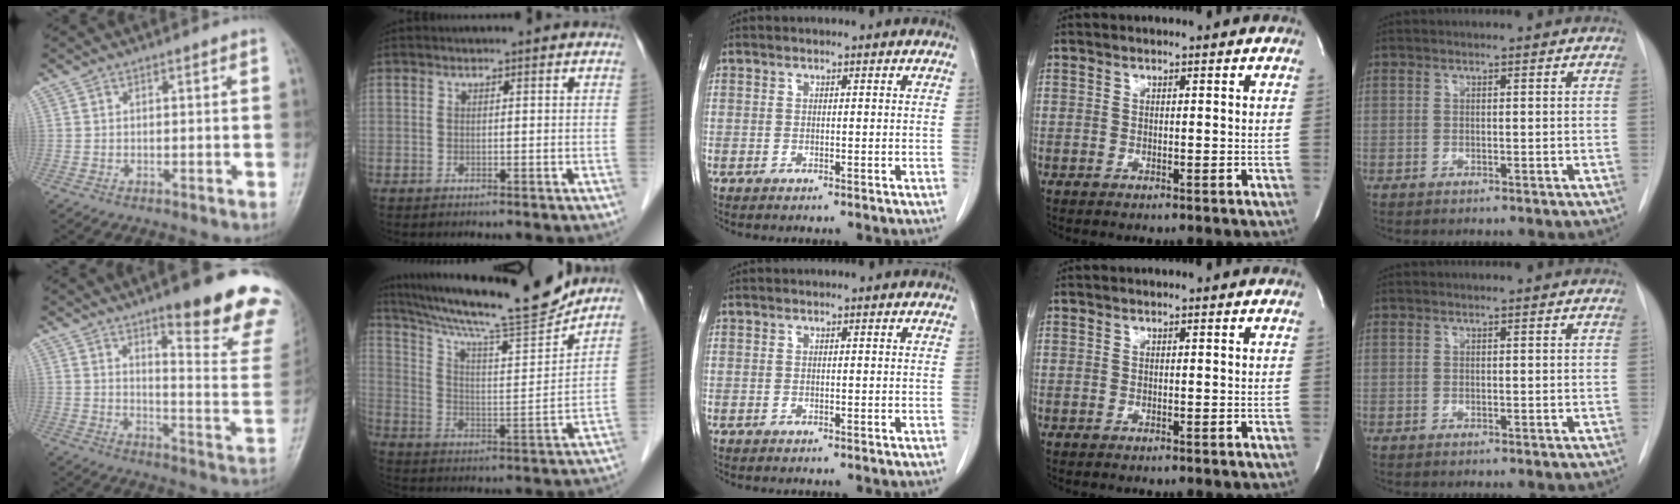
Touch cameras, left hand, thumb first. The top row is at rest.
{"thumb": {"total": 20.0, "force": [13.1, 4.0, 14.6], "torque": [-0.155, -0.084, 0.178]}, "index": {"total": 19.1, "force": [17.2, 0.4, 8.3], "torque": [-0.147, -0.015, 0.271]}}